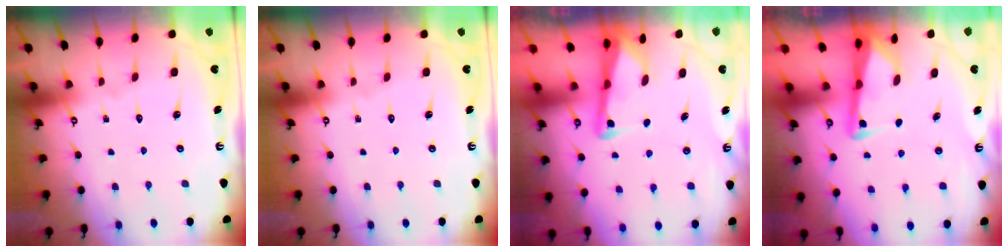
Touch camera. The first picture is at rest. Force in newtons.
{"total": 0.0}
{"total": 3.0, "press": 2.9, "slide": 0.4}
{"total": 2.9, "press": 2.9, "slide": 0.4}